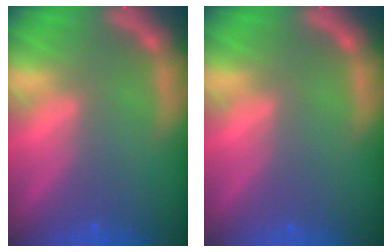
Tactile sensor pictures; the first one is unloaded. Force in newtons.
{"total": 0.0}